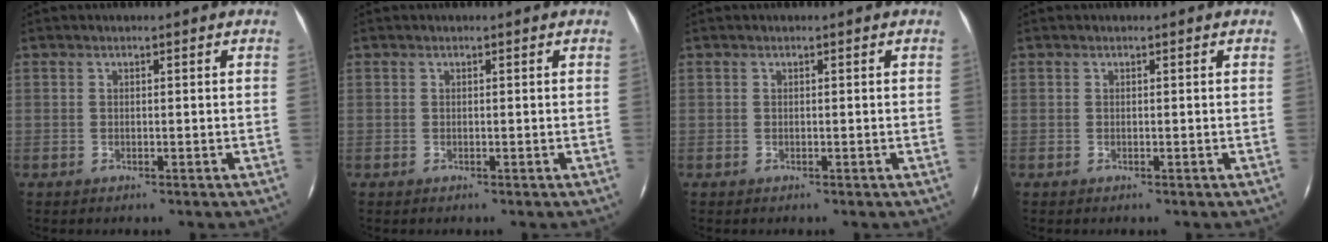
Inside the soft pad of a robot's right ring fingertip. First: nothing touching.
{"total": 0.0}
{"total": 0.0}
{"total": 0.0}